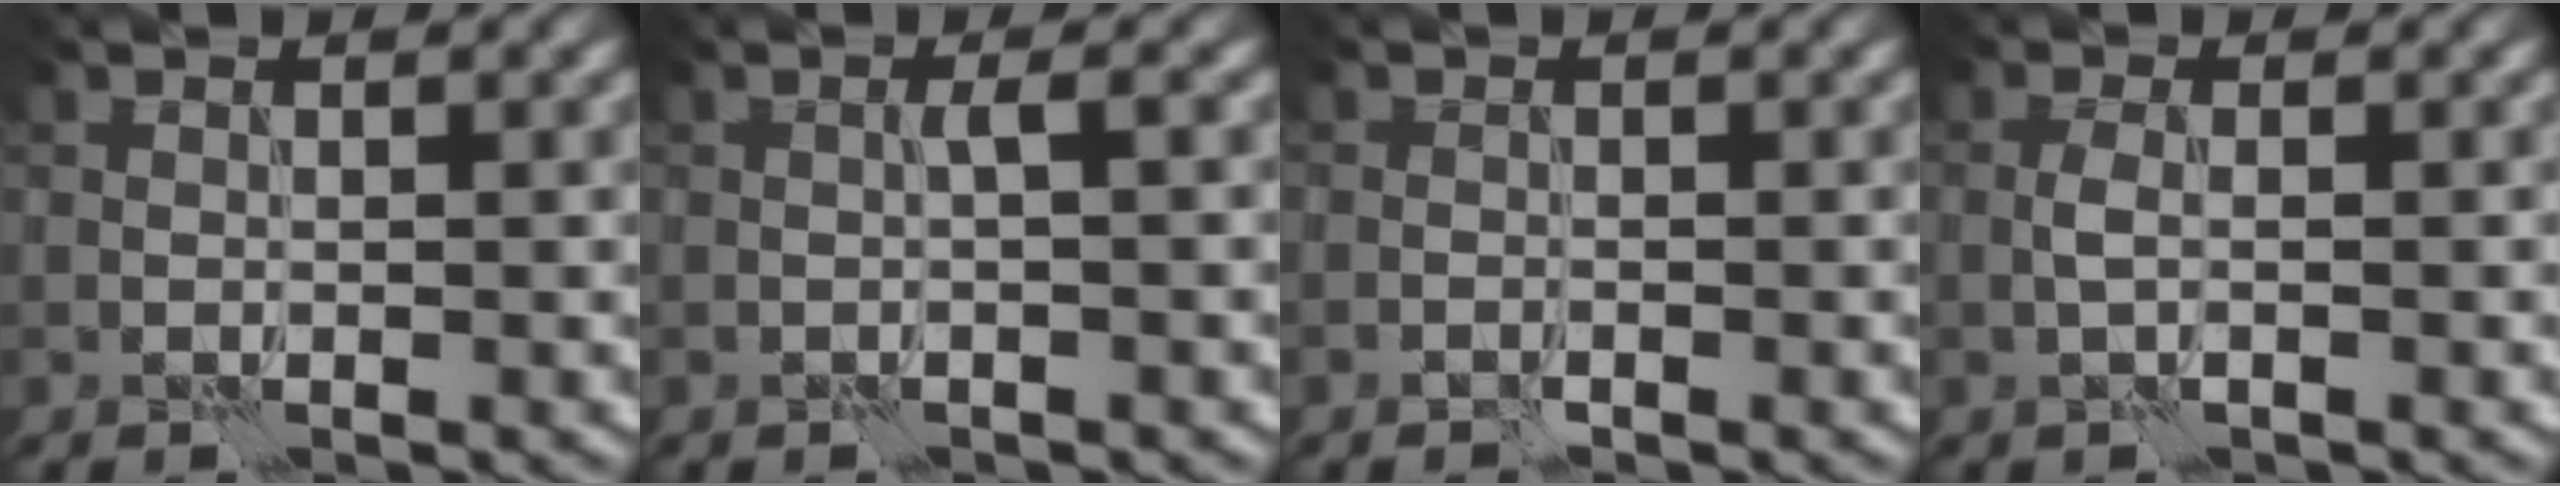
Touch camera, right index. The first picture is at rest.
{"total": 1.0, "force": [-0.1, -0.1, 1.0], "torque": [-0.021, 0.004, -0.003]}
{"total": 0.0}
{"total": 1.2, "force": [-0.1, 0.2, 1.2], "torque": [-0.027, 0.004, -0.006]}